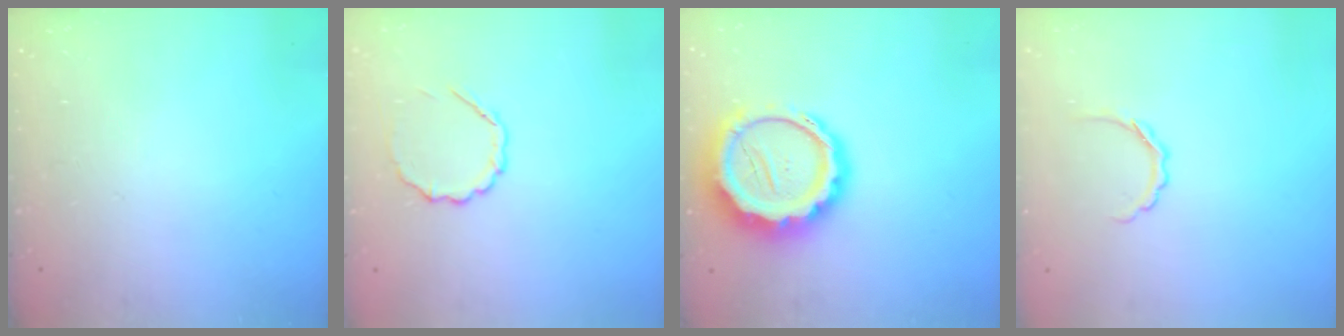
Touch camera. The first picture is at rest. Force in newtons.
{"total": 5.9, "press": 5.7, "slide": 1.7}
{"total": 15.2, "press": 14.8, "slide": 3.4}
{"total": 3.7, "press": 3.7, "slide": 0.7}